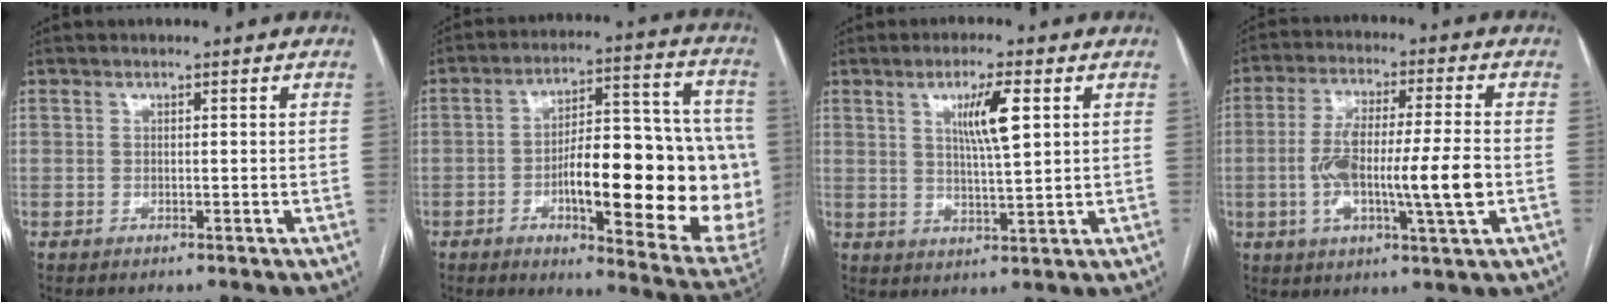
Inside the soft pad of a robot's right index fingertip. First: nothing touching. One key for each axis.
{"total": 25.1, "fx": -4.0, "fy": 6.5, "fz": 23.9, "tx": -0.268, "ty": 0.019, "tz": -0.042}
{"total": 6.7, "fx": 2.4, "fy": 0.6, "fz": 6.2, "tx": -0.110, "ty": 0.000, "tz": 0.041}
{"total": 13.2, "fx": -2.3, "fy": 1.2, "fz": 12.9, "tx": -0.238, "ty": 0.006, "tz": -0.040}